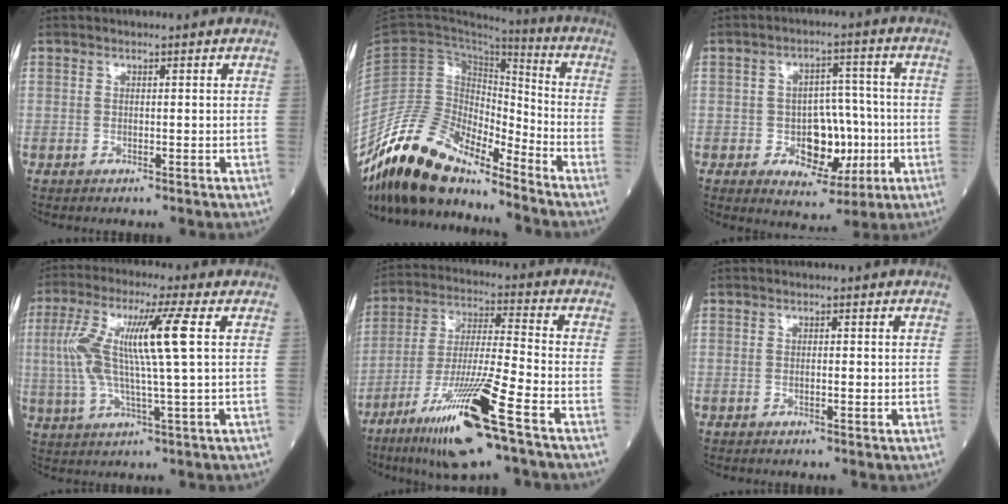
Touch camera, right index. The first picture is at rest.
{"total": 15.5, "force": [-13.2, 4.4, 6.8], "torque": [-0.126, 0.024, -0.250]}
{"total": 9.0, "force": [-1.9, 5.2, 7.1], "torque": [-0.101, 0.011, -0.019]}
{"total": 12.5, "force": [2.2, 0.3, 12.3], "torque": [-0.260, 0.020, 0.040]}
{"total": 16.0, "force": [-8.5, 0.1, 13.5], "torque": [-0.276, -0.036, -0.154]}
{"total": 1.0, "force": [0.0, 0.2, 1.0], "torque": [-0.017, -0.001, 0.000]}